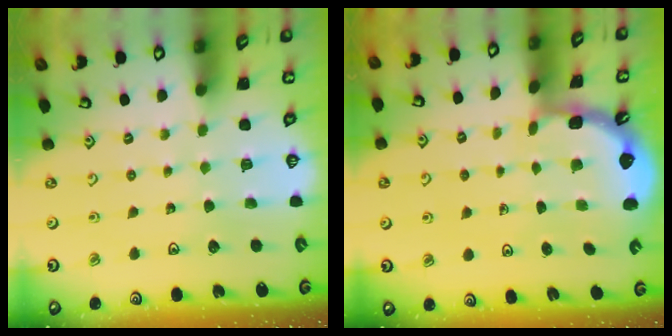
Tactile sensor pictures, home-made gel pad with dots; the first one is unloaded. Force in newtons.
{"total": 2.0, "press": 2.0, "slide": 0.2}